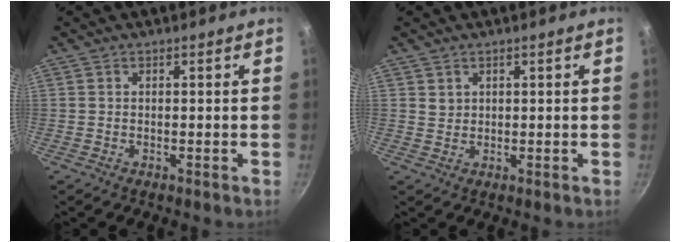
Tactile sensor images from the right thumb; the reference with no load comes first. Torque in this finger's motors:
{"motor_torque": [0.51, 0.42, 0.36, 0.05, 0.03]}